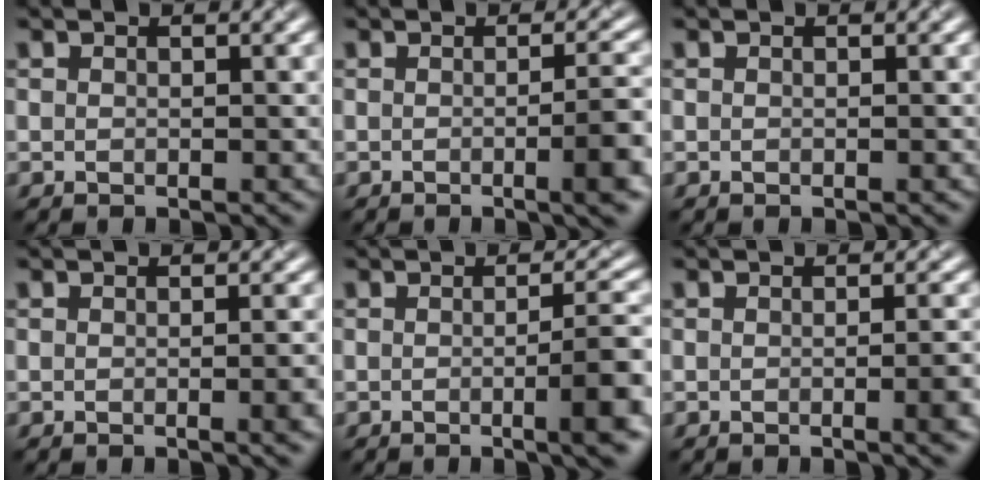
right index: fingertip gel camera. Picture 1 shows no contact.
{"total": 4.2, "force": [-1.1, 0.8, 3.9], "torque": [-0.051, 0.003, -0.018]}
{"total": 0.0}
{"total": 2.2, "force": [-0.7, 0.3, 2.1], "torque": [-0.026, 0.000, -0.007]}
{"total": 5.1, "force": [-1.2, 0.8, 4.9], "torque": [-0.066, 0.004, -0.019]}
{"total": 3.1, "force": [-1.0, 0.6, 2.9], "torque": [-0.036, 0.001, -0.012]}